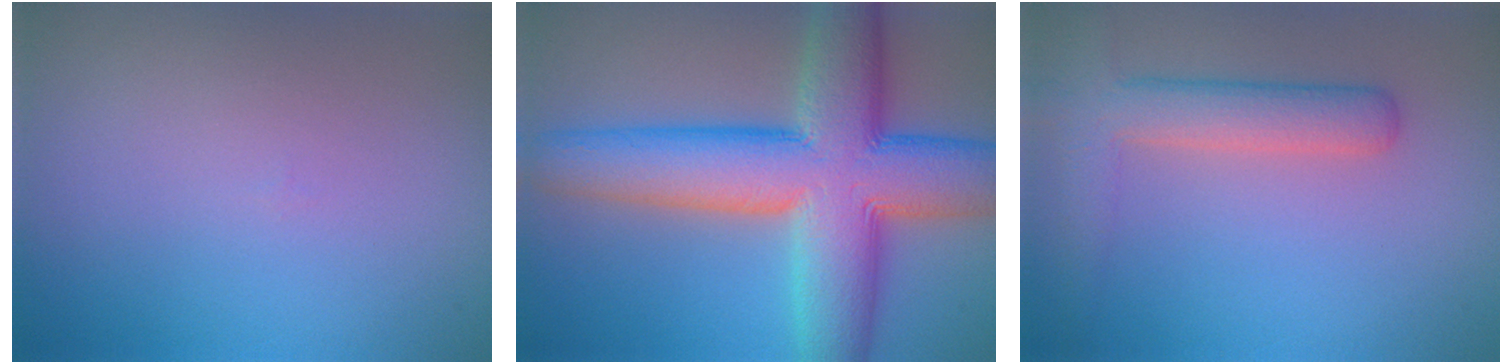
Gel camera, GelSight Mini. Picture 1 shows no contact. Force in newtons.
{"total": 13.0, "press": 13.0, "slide": 0.2}
{"total": 4.3, "press": 4.3, "slide": 0.2}